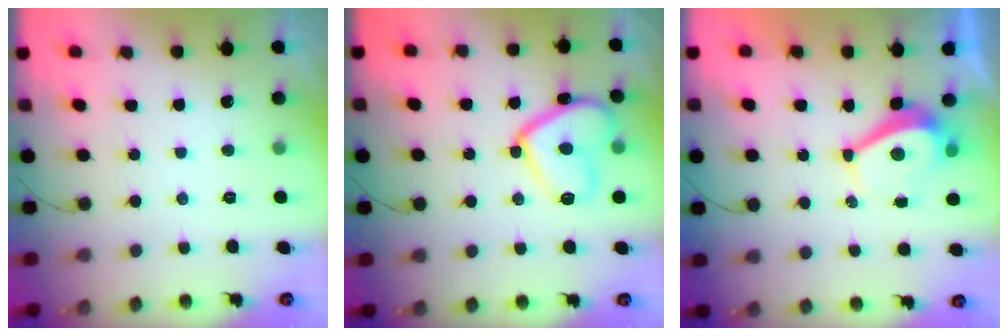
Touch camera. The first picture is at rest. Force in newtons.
{"total": 14.2, "press": 14.2, "slide": 1.2}
{"total": 3.9, "press": 3.9, "slide": 0.5}